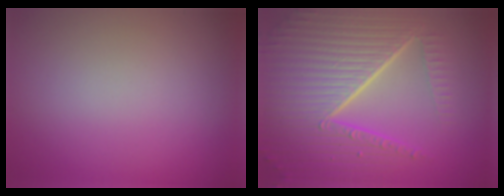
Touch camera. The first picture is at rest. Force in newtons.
{"total": 10.1, "press": 6.4, "slide": 7.8}